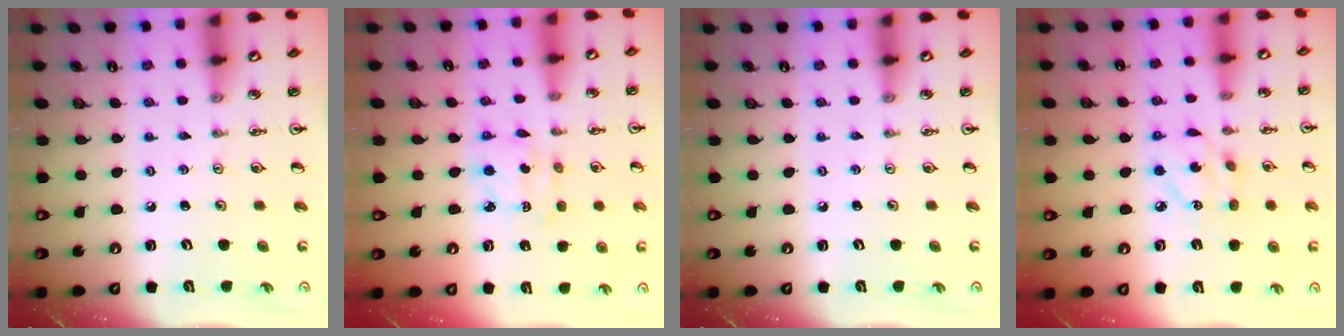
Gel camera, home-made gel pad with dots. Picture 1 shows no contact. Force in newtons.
{"total": 2.9, "press": 2.9, "slide": 0.2}
{"total": 0.0}
{"total": 7.5, "press": 7.5, "slide": 0.3}